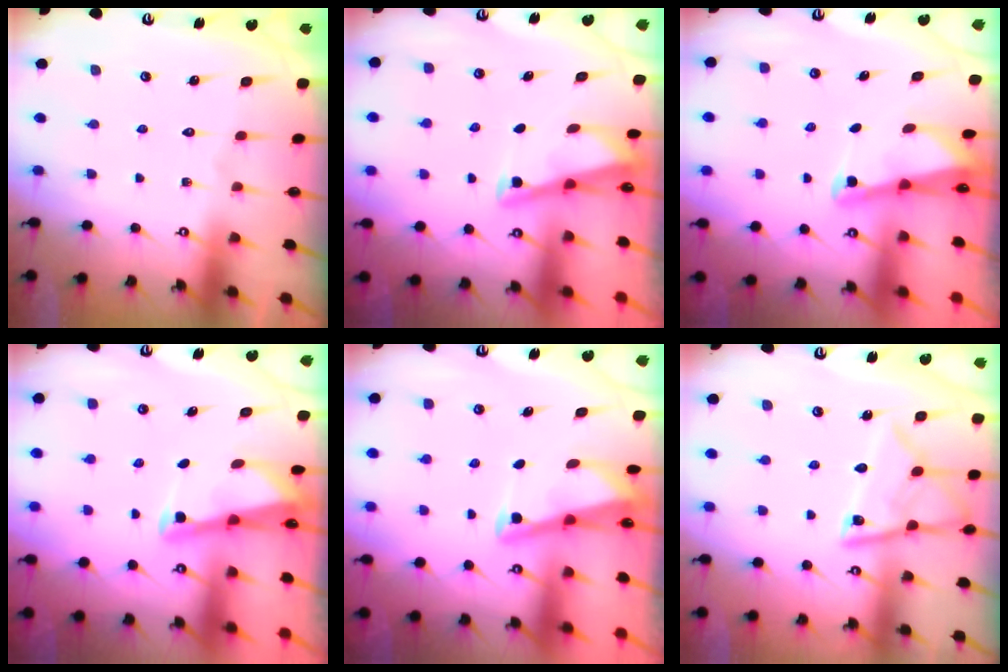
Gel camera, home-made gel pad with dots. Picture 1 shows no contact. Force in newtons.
{"total": 2.9, "press": 2.8, "slide": 0.4}
{"total": 2.1, "press": 2.1, "slide": 0.3}
{"total": 2.5, "press": 2.5, "slide": 0.1}
{"total": 2.8, "press": 2.7, "slide": 0.4}
{"total": 13.8, "press": 13.8, "slide": 1.5}